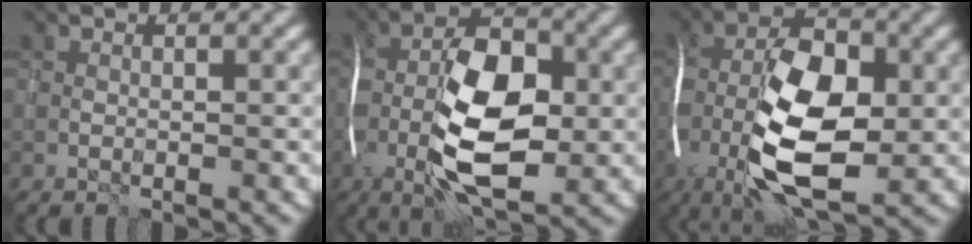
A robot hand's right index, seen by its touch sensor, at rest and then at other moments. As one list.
[{"total": 10.8, "force": [-1.5, 5.1, 9.4], "torque": [-0.165, 0.011, -0.034]}, {"total": 12.9, "force": [-2.7, 6.0, 11.1], "torque": [-0.198, 0.005, -0.060]}]